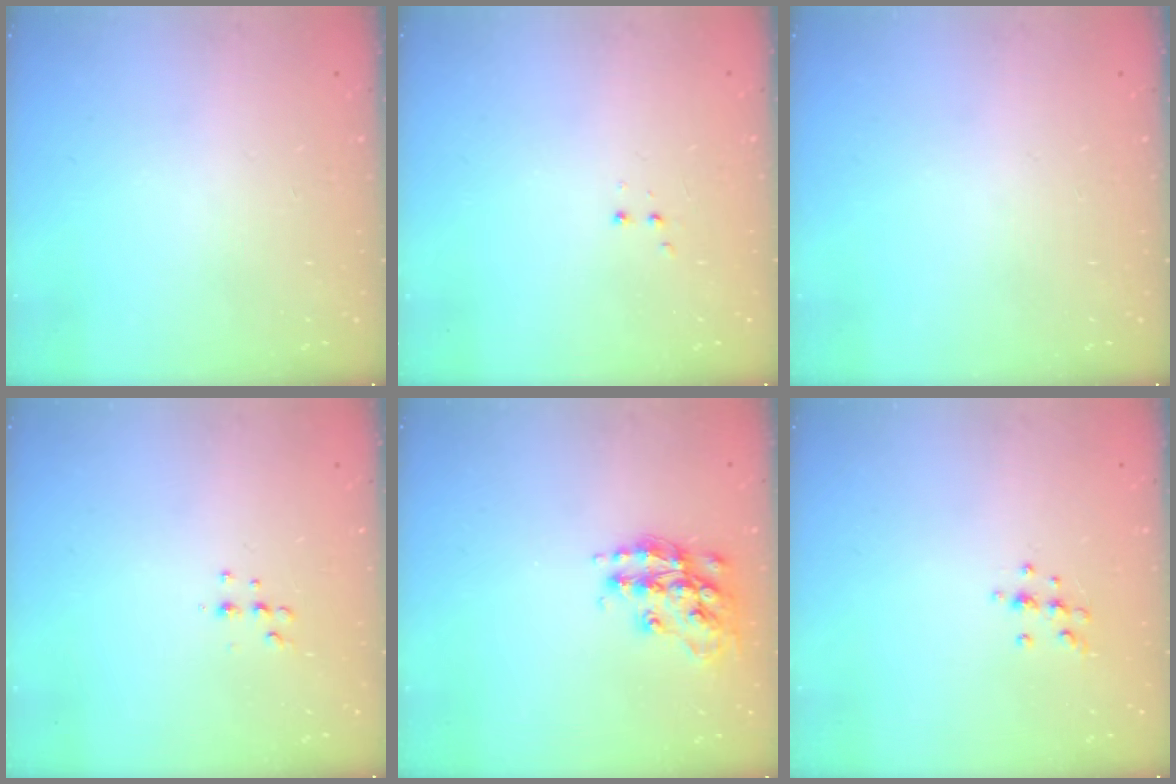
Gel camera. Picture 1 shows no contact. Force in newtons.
{"total": 2.8, "press": 2.8, "slide": 0.6}
{"total": 0.0}
{"total": 4.9, "press": 4.8, "slide": 1.1}
{"total": 15.1, "press": 15.0, "slide": 1.0}
{"total": 7.0, "press": 7.0, "slide": 0.6}